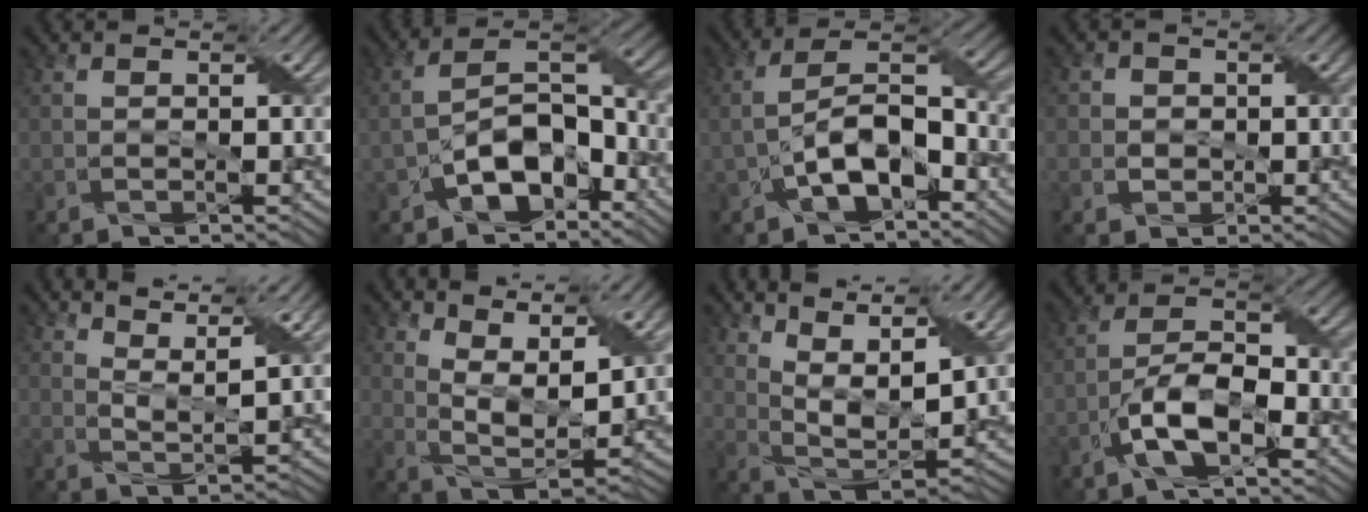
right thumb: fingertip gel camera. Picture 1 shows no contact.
{"total": 9.5, "force": [-4.7, 5.3, 6.3], "torque": [-0.109, 0.004, -0.095]}
{"total": 8.7, "force": [-3.2, 4.6, 6.7], "torque": [-0.134, 0.004, -0.057]}
{"total": 1.9, "force": [-0.2, 1.9, -0.3], "torque": [0.005, -0.004, -0.004]}
{"total": 7.7, "force": [6.3, 1.3, 4.4], "torque": [-0.074, -0.016, 0.098]}
{"total": 8.6, "force": [6.0, 2.4, 5.6], "torque": [-0.118, -0.014, 0.114]}
{"total": 11.8, "force": [8.0, 3.0, 8.1], "torque": [-0.173, -0.001, 0.137]}
{"total": 8.3, "force": [-4.5, 3.2, 6.2], "torque": [-0.112, 0.008, -0.092]}